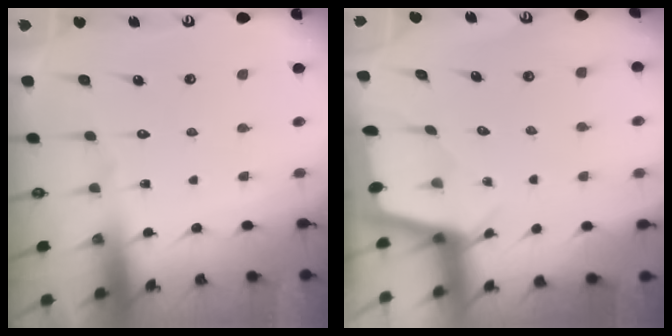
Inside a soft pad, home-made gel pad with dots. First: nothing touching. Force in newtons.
{"total": 2.2, "press": 2.2, "slide": 0.3}